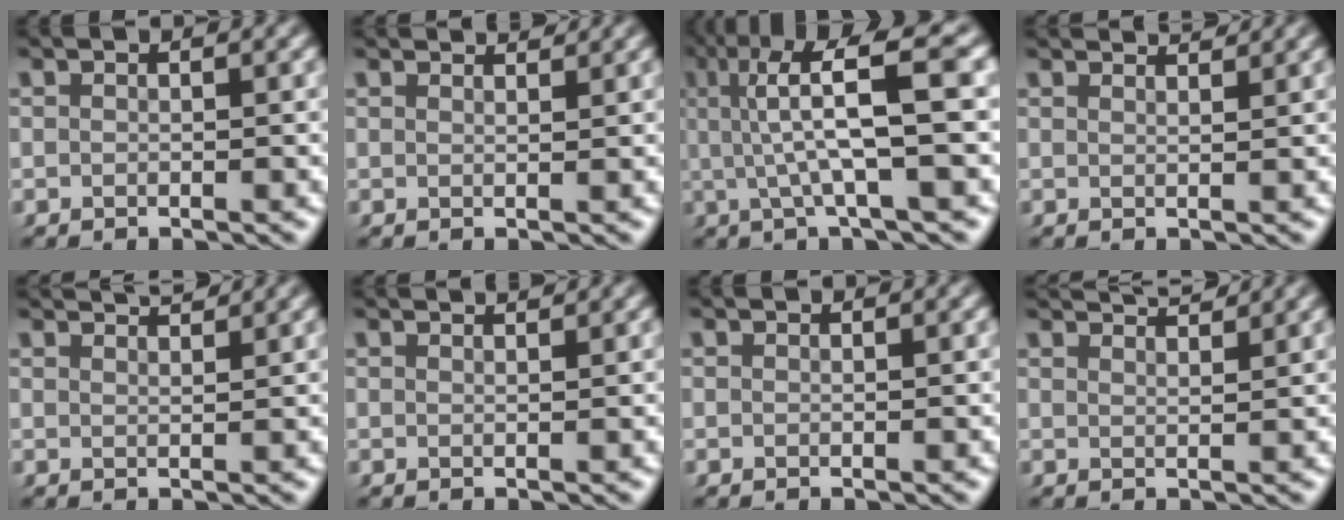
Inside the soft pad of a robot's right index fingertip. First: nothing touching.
{"total": 1.7, "force": [1.6, -0.3, 0.4], "torque": [0.010, -0.001, 0.027]}
{"total": 7.9, "force": [2.7, 1.3, 7.4], "torque": [-0.115, 0.021, 0.033]}
{"total": 2.1, "force": [2.0, -0.3, 0.4], "torque": [0.006, 0.000, 0.033]}
{"total": 2.6, "force": [2.5, -0.3, 0.7], "torque": [-0.002, 0.002, 0.041]}
{"total": 1.4, "force": [1.3, -0.3, 0.5], "torque": [0.007, 0.001, 0.022]}
{"total": 0.0}
{"total": 3.4, "force": [3.2, -0.2, 0.9], "torque": [-0.007, 0.002, 0.054]}